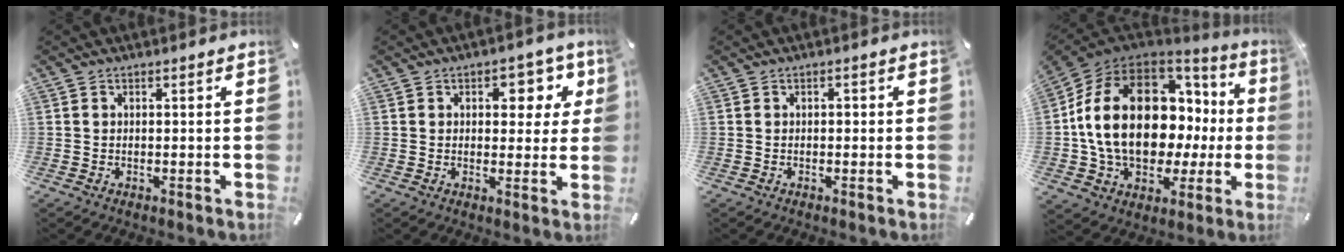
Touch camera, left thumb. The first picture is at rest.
{"total": 8.1, "force": [3.1, 5.1, 5.4], "torque": [-0.054, -0.010, 0.044]}
{"total": 0.9, "force": [-0.1, 0.7, 0.5], "torque": [-0.010, 0.004, -0.004]}
{"total": 20.9, "force": [2.4, 14.3, 15.0], "torque": [-0.305, -0.024, 0.051]}